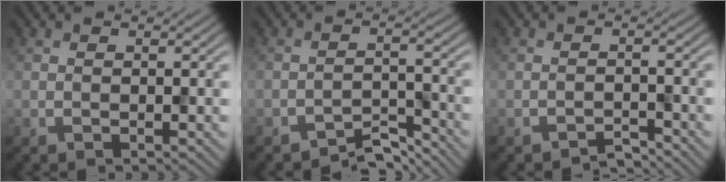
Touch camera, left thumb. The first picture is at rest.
{"total": 4.2, "force": [-3.8, 0.8, 1.4], "torque": [-0.021, 0.005, -0.069]}
{"total": 1.8, "force": [-1.8, 0.2, 0.5], "torque": [-0.003, 0.004, -0.036]}